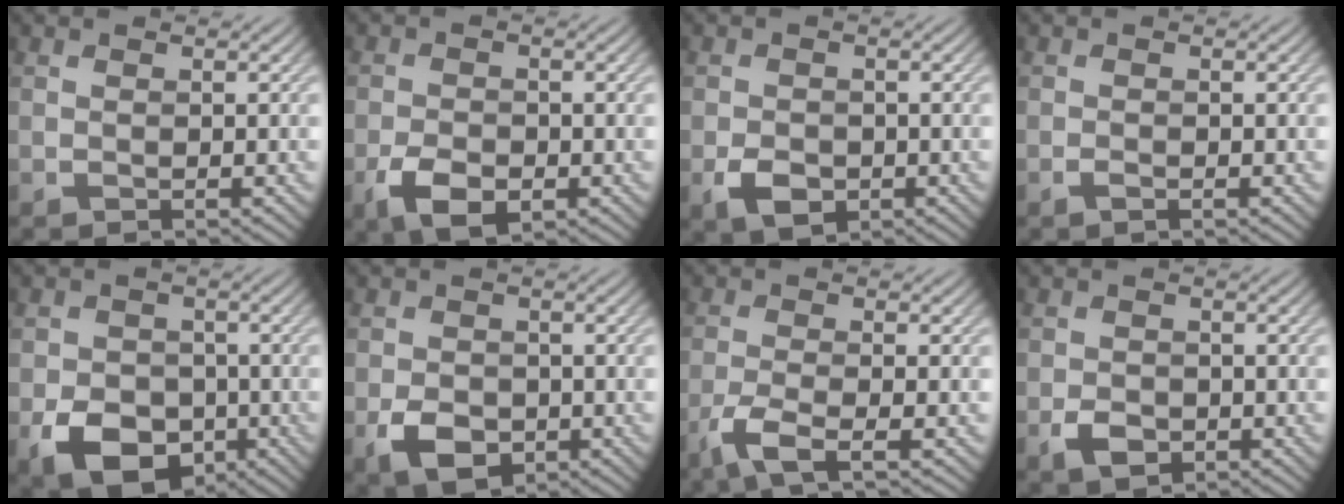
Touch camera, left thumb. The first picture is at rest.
{"total": 5.1, "force": [-2.3, 3.0, 3.4], "torque": [-0.068, -0.010, -0.046]}
{"total": 3.4, "force": [-1.3, 2.4, 2.0], "torque": [-0.040, -0.011, -0.027]}
{"total": 0.8, "force": [-0.5, 0.2, 0.6], "torque": [-0.012, 0.000, -0.009]}
{"total": 7.9, "force": [-3.2, 5.8, 4.3], "torque": [-0.080, -0.021, -0.057]}
{"total": 4.7, "force": [-1.7, 3.4, 2.7], "torque": [-0.053, -0.014, -0.034]}
{"total": 4.3, "force": [-2.4, 0.8, 3.5], "torque": [-0.071, -0.004, -0.060]}
{"total": 2.7, "force": [-1.2, 1.9, 1.5], "torque": [-0.029, -0.008, -0.025]}